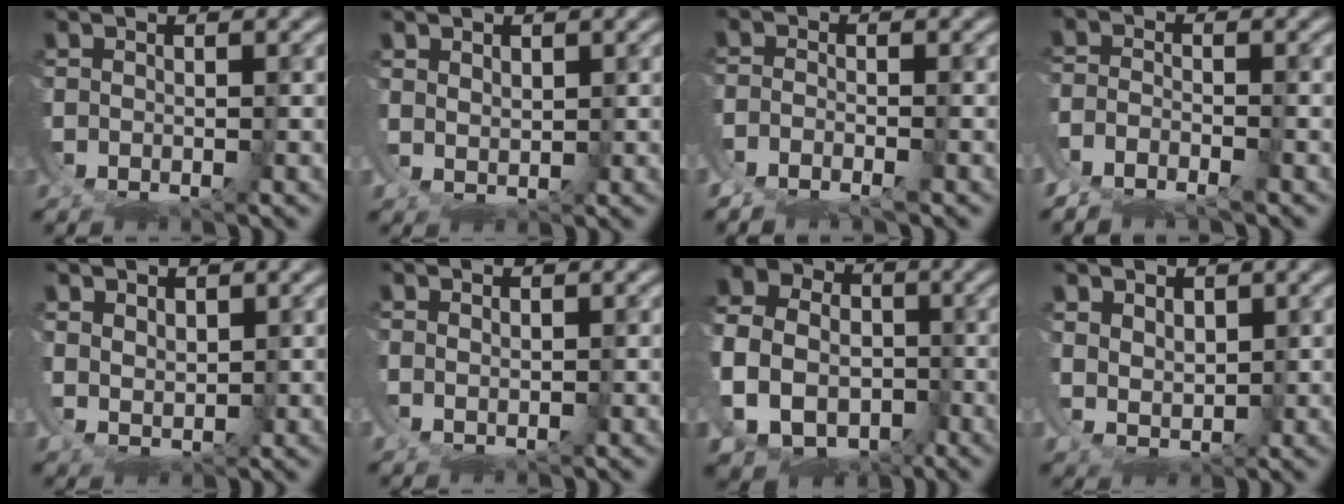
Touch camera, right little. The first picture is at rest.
{"total": 1.9, "force": [1.2, 1.1, 1.1], "torque": [-0.026, -0.013, 0.031]}
{"total": 3.1, "force": [-2.6, 1.6, 0.9], "torque": [-0.013, -0.007, -0.054]}
{"total": 4.5, "force": [-3.4, 2.7, 1.2], "torque": [-0.021, -0.013, -0.068]}
{"total": 2.6, "force": [1.1, 1.8, 1.6], "torque": [-0.041, -0.023, 0.034]}
{"total": 1.1, "force": [0.6, 0.5, 0.7], "torque": [-0.015, -0.003, 0.016]}
{"total": 15.0, "force": [-1.0, 12.8, 7.8], "torque": [-0.144, -0.038, -0.027]}
{"total": 3.5, "force": [0.7, 2.7, 2.1], "torque": [-0.057, -0.034, 0.029]}